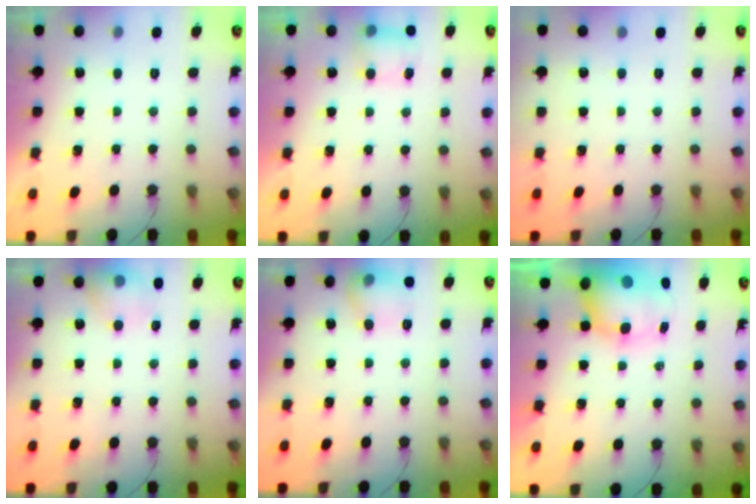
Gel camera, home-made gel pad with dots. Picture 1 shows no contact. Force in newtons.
{"total": 5.1, "press": 5.0, "slide": 0.8}
{"total": 0.0}
{"total": 10.2, "press": 10.0, "slide": 1.8}
{"total": 10.7, "press": 10.7, "slide": 0.8}
{"total": 11.3, "press": 10.9, "slide": 2.9}